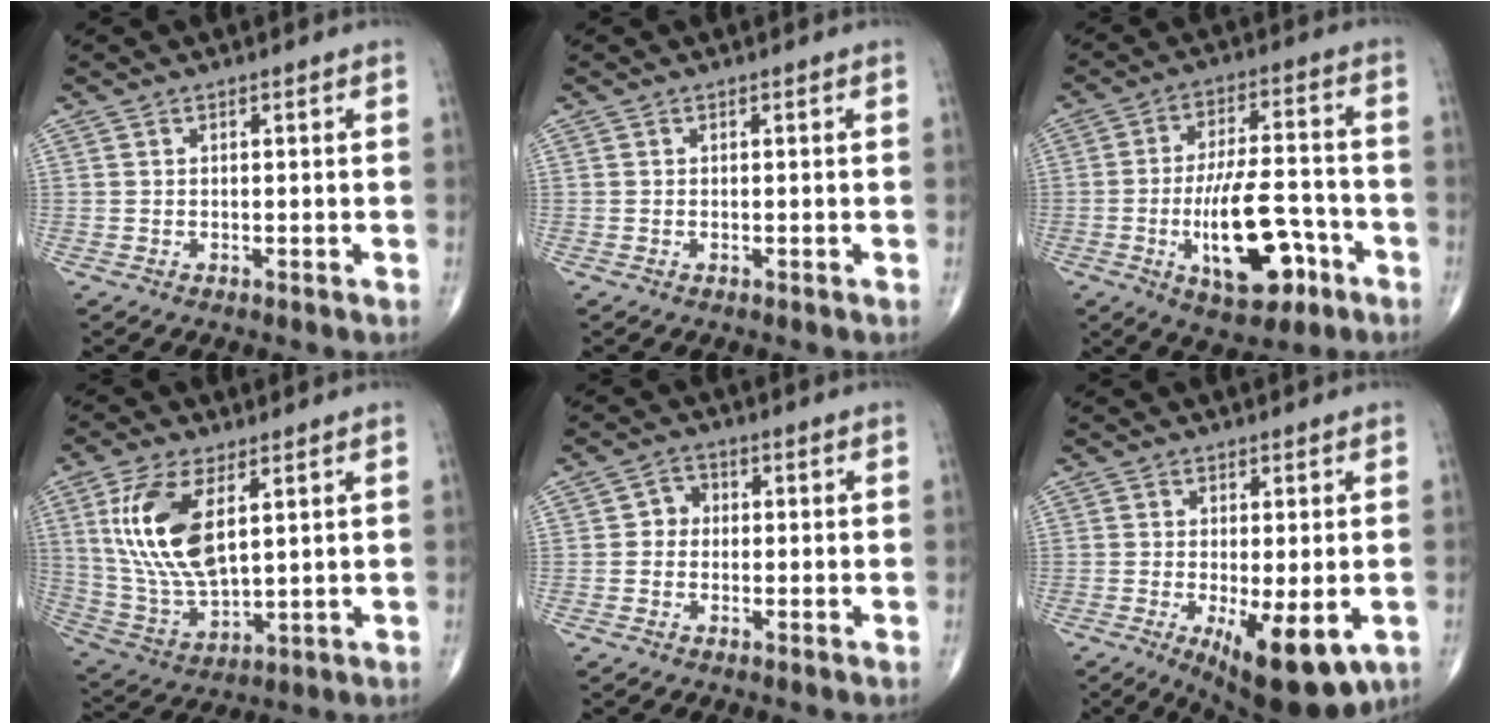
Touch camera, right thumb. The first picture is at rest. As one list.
[{"total": 0.0}, {"total": 15.7, "force": [-5.9, 6.7, 12.9], "torque": [-0.193, 0.030, -0.086]}, {"total": 15.4, "force": [4.7, 7.0, 12.9], "torque": [-0.261, -0.020, 0.103]}, {"total": 2.8, "force": [-0.2, 2.5, 1.3], "torque": [0.001, 0.009, -0.013]}, {"total": 11.8, "force": [-3.9, 4.0, 10.4], "torque": [-0.148, -0.021, -0.047]}]